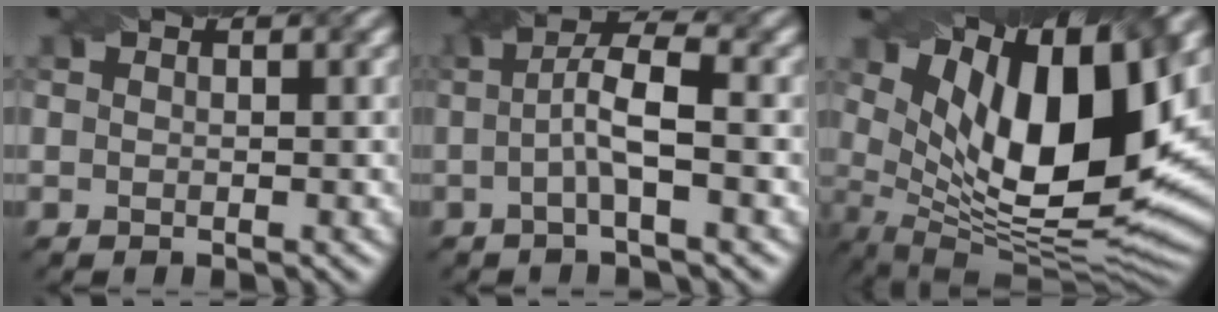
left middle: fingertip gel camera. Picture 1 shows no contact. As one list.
[{"total": 4.1, "force": [-0.3, 0.7, 4.0], "torque": [-0.079, 0.011, -0.010]}, {"total": 15.0, "force": [5.9, 6.0, 12.5], "torque": [-0.213, -0.005, 0.108]}]